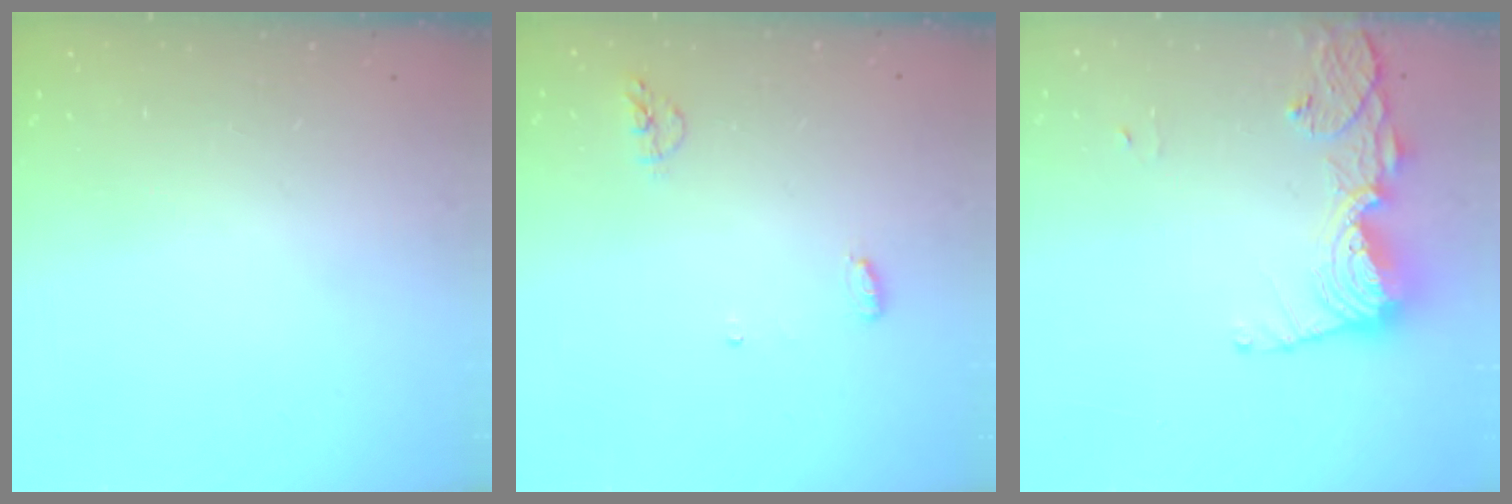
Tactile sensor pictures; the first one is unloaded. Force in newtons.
{"total": 4.8, "press": 4.7, "slide": 1.0}
{"total": 13.2, "press": 13.2, "slide": 1.3}